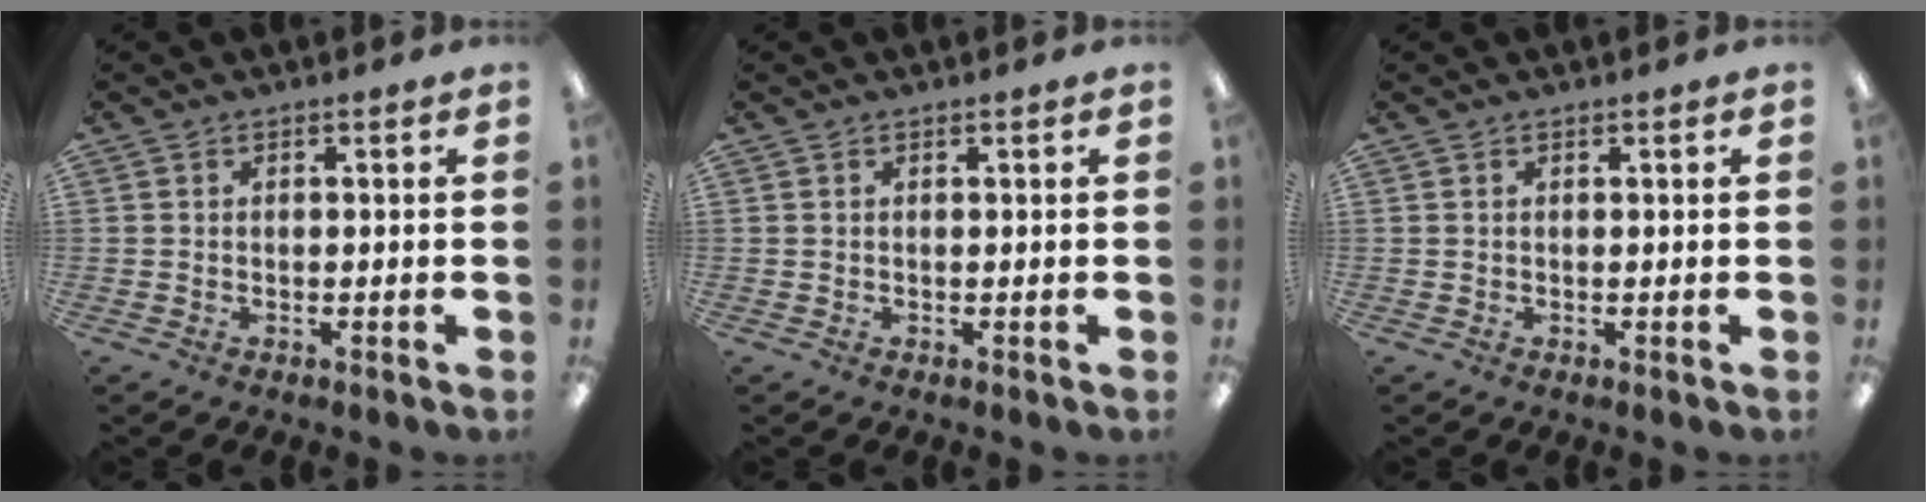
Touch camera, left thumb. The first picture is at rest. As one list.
[{"total": 0.0}, {"total": 0.0}]